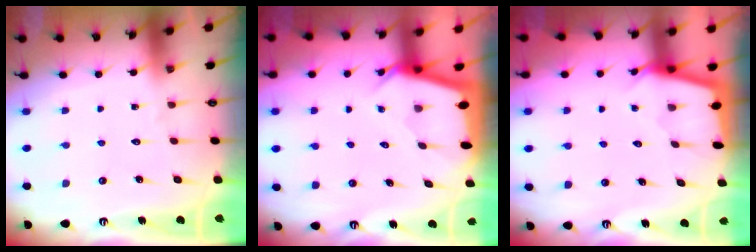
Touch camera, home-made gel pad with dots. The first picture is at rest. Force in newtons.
{"total": 2.6, "press": 2.6, "slide": 0.2}
{"total": 3.5, "press": 3.5, "slide": 0.4}